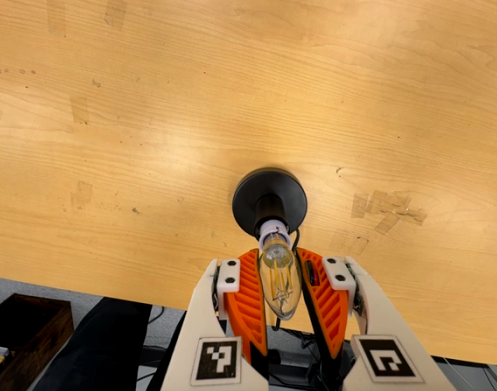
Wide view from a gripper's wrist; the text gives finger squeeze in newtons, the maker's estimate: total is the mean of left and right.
{"total": 9.9, "left": 9.7, "right": 10.2}